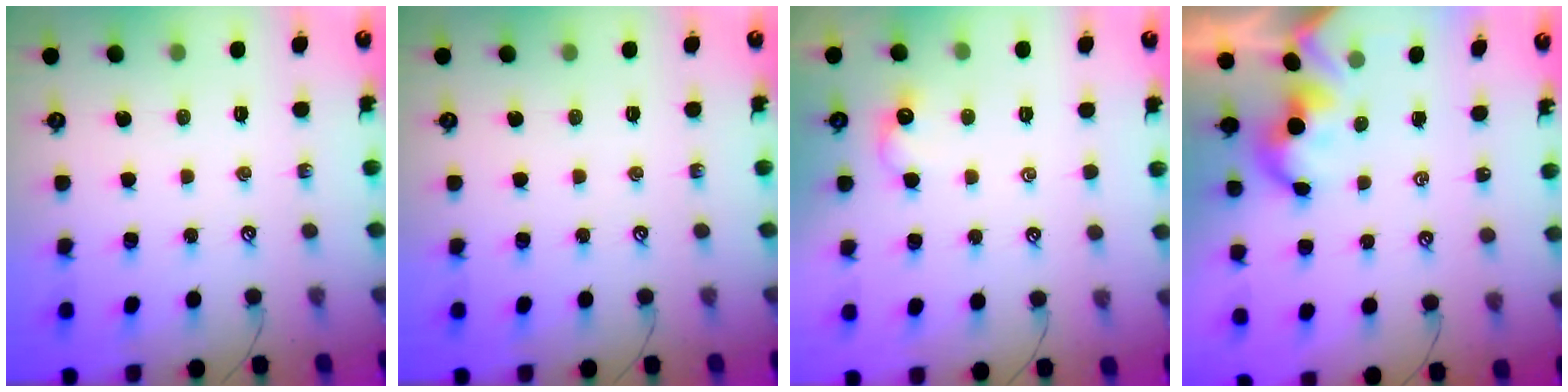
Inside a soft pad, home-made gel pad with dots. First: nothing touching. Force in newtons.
{"total": 0.0}
{"total": 1.1, "press": 0.9, "slide": 0.5}
{"total": 2.0, "press": 2.0, "slide": 0.3}